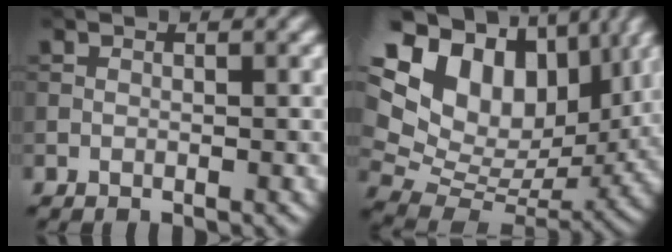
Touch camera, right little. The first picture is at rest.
{"total": 18.4, "force": [7.0, 13.0, 10.9], "torque": [-0.251, 0.042, 0.152]}